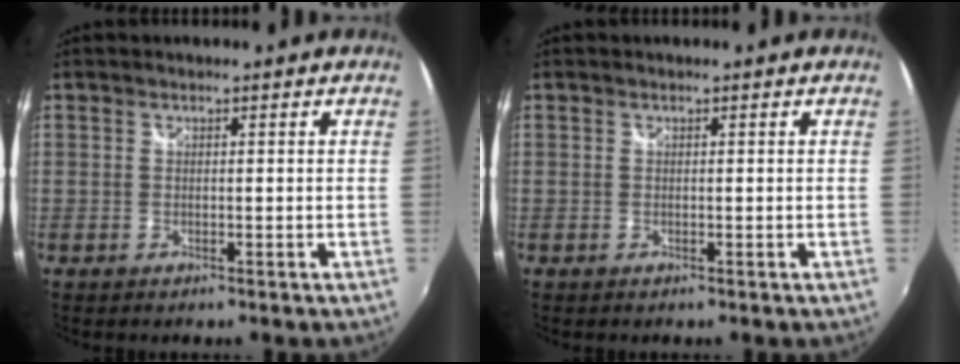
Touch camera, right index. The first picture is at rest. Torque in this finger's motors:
{"motor_torque": [0.44, 0.43, -0.02, 0.00]}